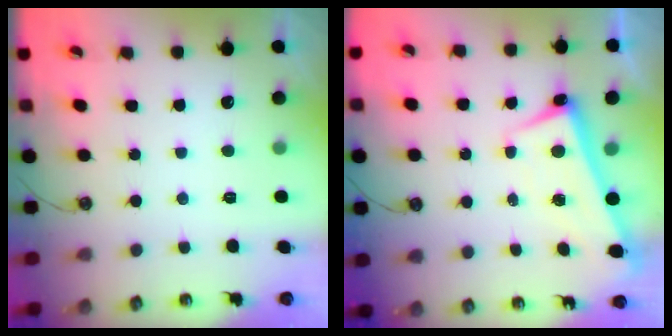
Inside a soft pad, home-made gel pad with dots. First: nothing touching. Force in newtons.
{"total": 2.4, "press": 2.3, "slide": 0.7}